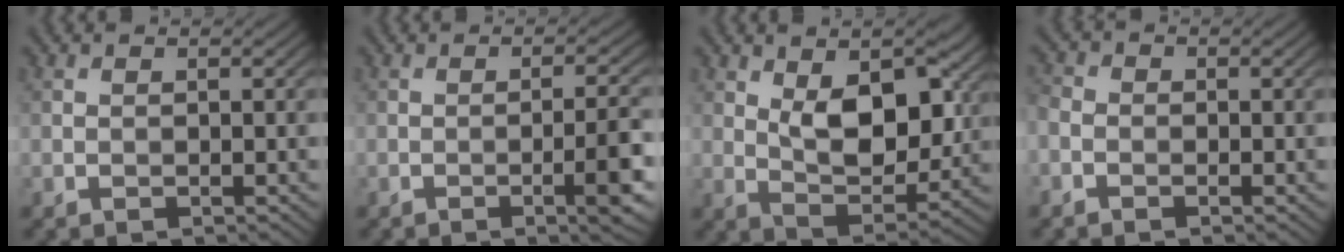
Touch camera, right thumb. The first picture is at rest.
{"total": 4.6, "force": [-1.6, 0.6, 4.3], "torque": [-0.066, 0.008, -0.028]}
{"total": 10.8, "force": [3.0, 5.7, 8.6], "torque": [-0.146, -0.012, 0.054]}
{"total": 2.3, "force": [-1.3, 1.6, 1.0], "torque": [-0.027, -0.001, -0.035]}